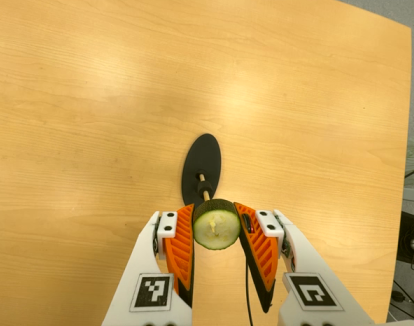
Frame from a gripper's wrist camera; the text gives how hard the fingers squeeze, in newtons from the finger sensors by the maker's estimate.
{"total": 9.8, "left": 9.4, "right": 10.1}